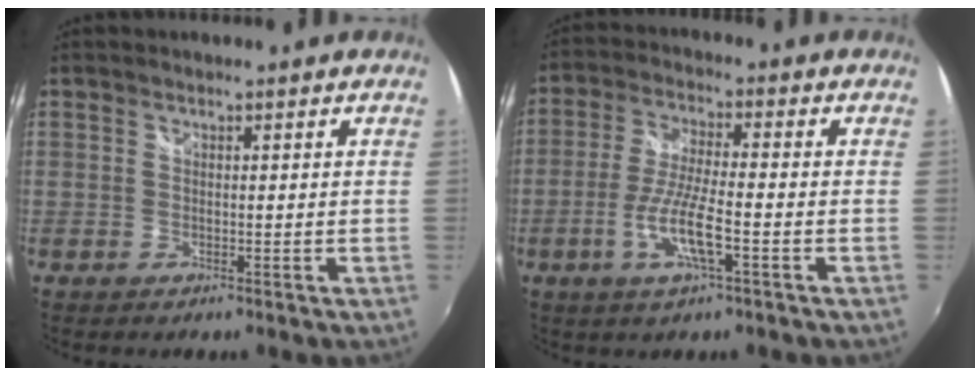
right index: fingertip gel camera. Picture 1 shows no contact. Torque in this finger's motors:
{"motor_torque": [0.21, -0.19, 0.52, 0.11]}